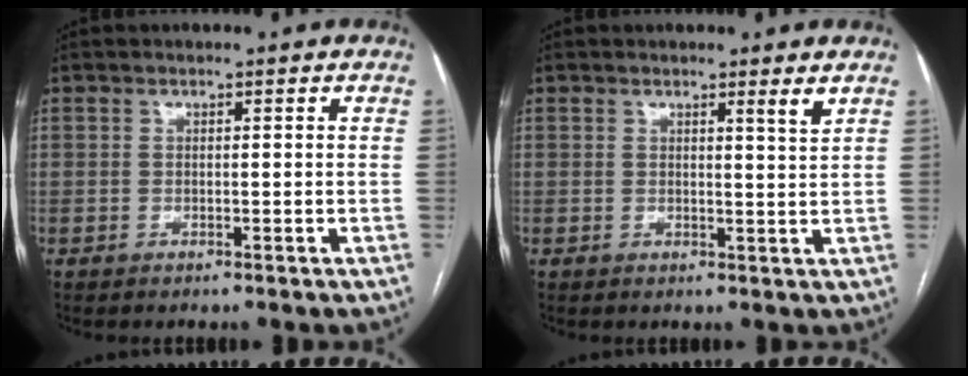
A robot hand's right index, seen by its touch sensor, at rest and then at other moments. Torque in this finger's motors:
{"motor_torque": [0.04, 0.05, -0.03, 0.01]}